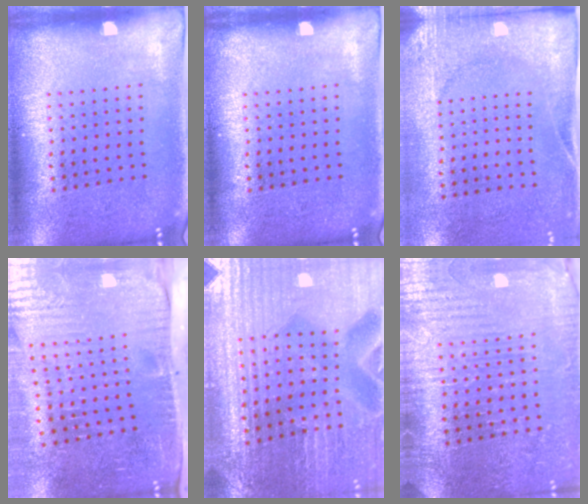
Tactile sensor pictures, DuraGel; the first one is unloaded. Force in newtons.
{"total": 0.0}
{"total": 2.7, "press": 2.1, "slide": 1.7}
{"total": 4.9, "press": 4.2, "slide": 2.5}
{"total": 3.3, "press": 3.3, "slide": 0.3}
{"total": 3.8, "press": 3.7, "slide": 1.0}